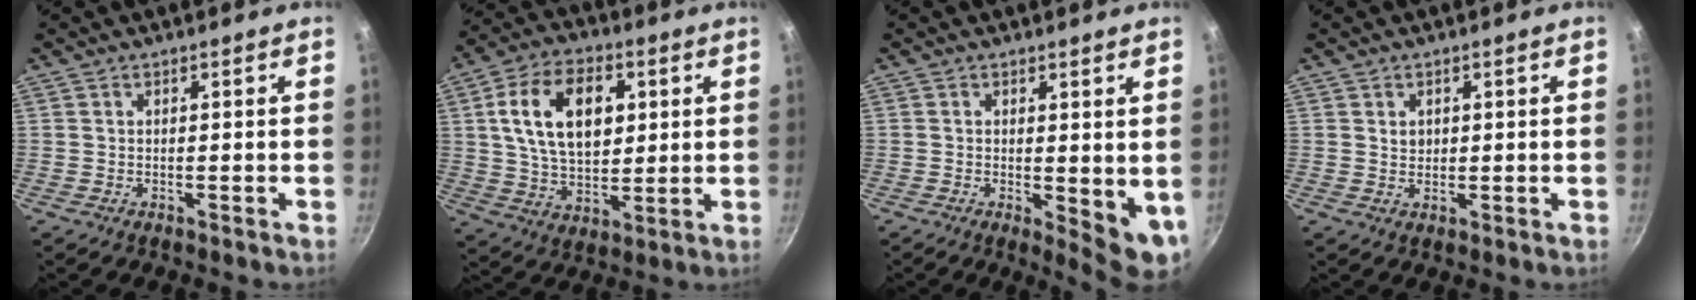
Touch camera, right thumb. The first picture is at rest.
{"total": 16.5, "force": [4.0, 10.5, 12.1], "torque": [-0.186, -0.003, 0.069]}
{"total": 7.0, "force": [0.2, 2.9, 6.4], "torque": [-0.075, -0.017, 0.007]}
{"total": 1.9, "force": [0.6, 1.6, 0.9], "torque": [-0.007, -0.004, 0.010]}